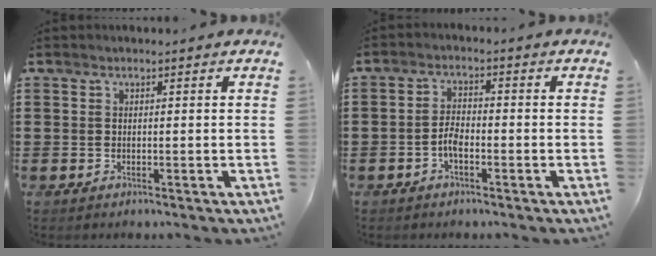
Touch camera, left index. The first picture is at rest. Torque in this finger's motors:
{"motor_torque": [0.61, 0.59, 0.16, 0.04]}